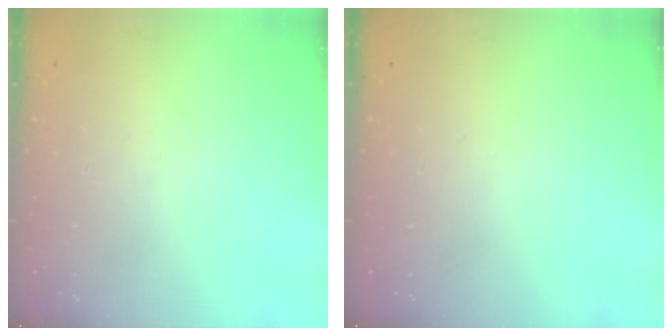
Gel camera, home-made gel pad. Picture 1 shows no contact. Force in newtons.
{"total": 0.0}